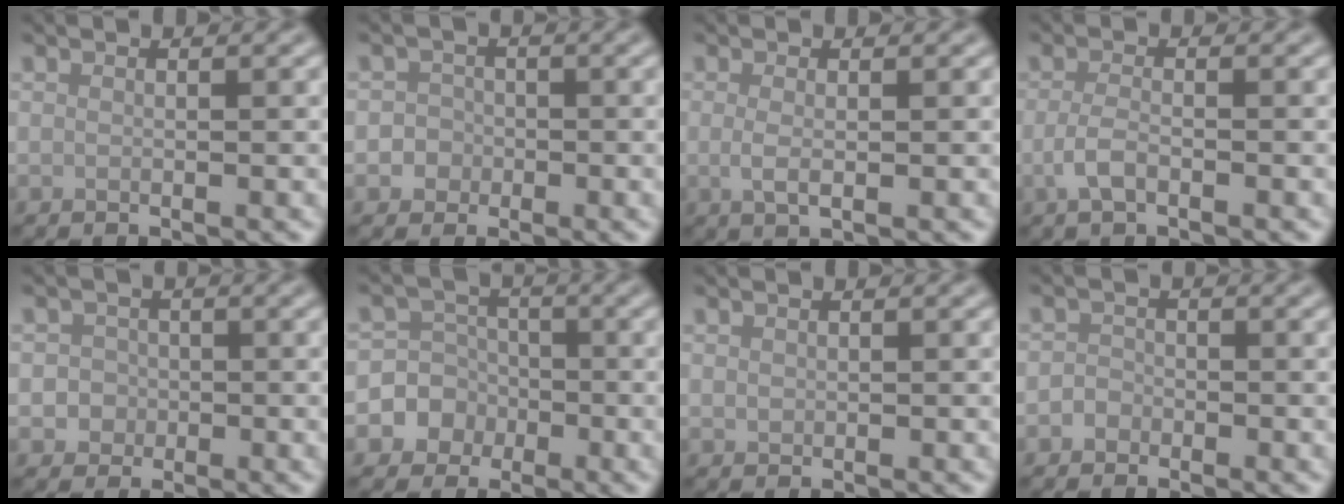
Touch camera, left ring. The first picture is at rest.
{"total": 2.4, "force": [-0.6, 2.3, 0.4], "torque": [0.022, 0.005, -0.023]}
{"total": 1.7, "force": [0.0, 0.6, 1.6], "torque": [-0.032, -0.004, 0.000]}
{"total": 2.0, "force": [-0.8, 0.8, 1.7], "torque": [-0.037, -0.002, -0.020]}
{"total": 2.3, "force": [-0.4, 2.2, 0.6], "torque": [0.015, 0.002, -0.019]}
{"total": 6.5, "force": [-2.1, 6.1, 0.7], "torque": [-0.001, 0.010, -0.062]}
{"total": 0.6, "force": [0.2, 0.5, 0.2], "torque": [-0.003, -0.001, 0.005]}
{"total": 1.2, "force": [-0.6, 1.0, 0.2], "torque": [0.003, 0.002, -0.014]}